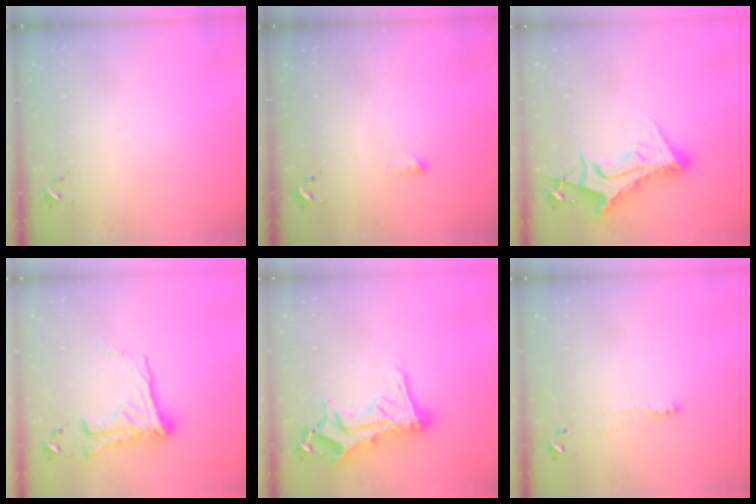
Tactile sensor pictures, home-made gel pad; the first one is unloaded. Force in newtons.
{"total": 2.7, "press": 2.6, "slide": 0.5}
{"total": 14.9, "press": 14.8, "slide": 1.5}
{"total": 16.4, "press": 16.3, "slide": 1.4}
{"total": 18.6, "press": 18.5, "slide": 2.0}
{"total": 5.7, "press": 5.7, "slide": 0.5}